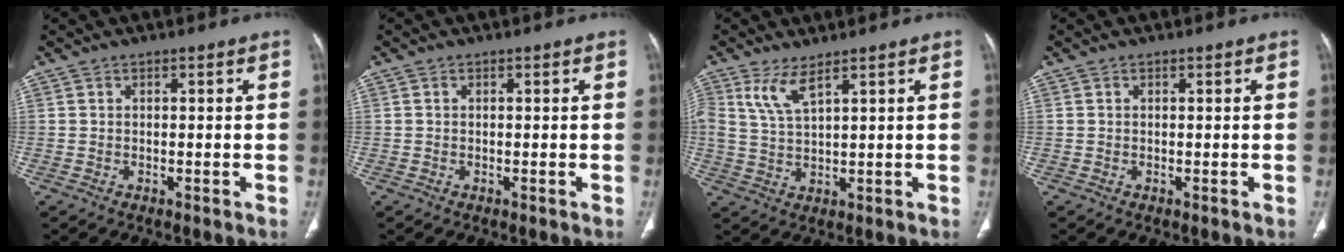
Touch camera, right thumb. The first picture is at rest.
{"total": 0.0}
{"total": 4.1, "force": [2.7, 1.0, 3.0], "torque": [-0.070, -0.015, 0.064]}
{"total": 0.0}